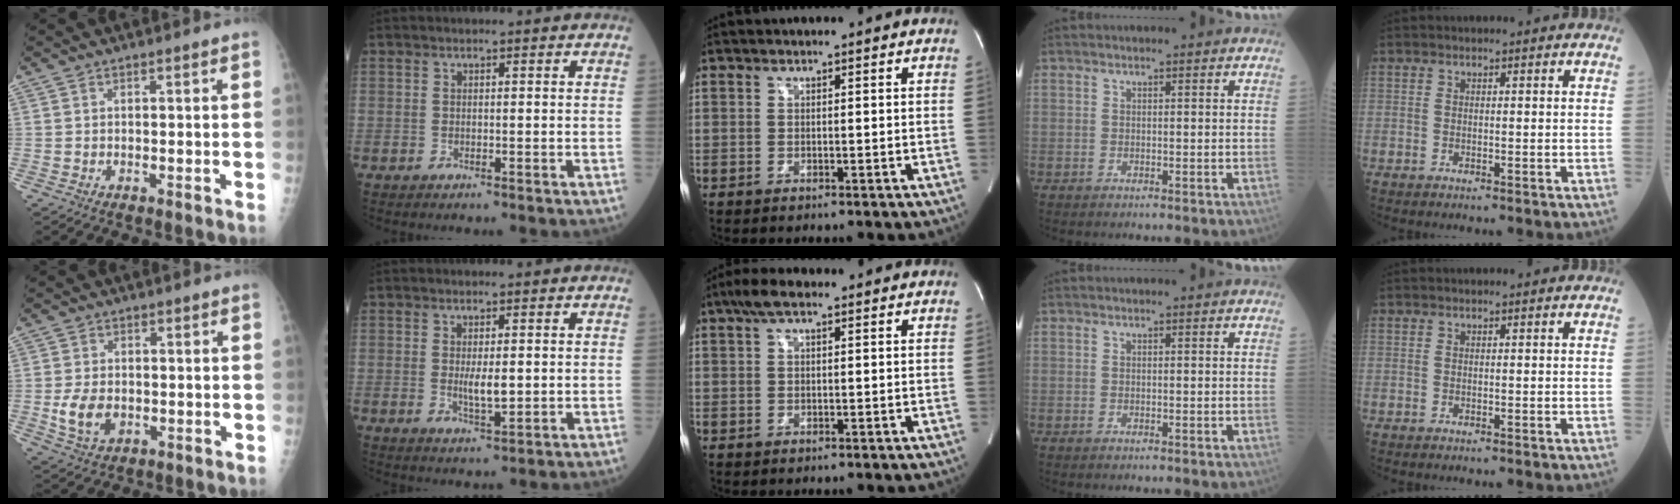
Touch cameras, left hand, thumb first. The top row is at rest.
{"thumb": {"total": 6.6, "force": [-1.0, 4.7, 4.5], "torque": [-0.075, -0.005, -0.011]}, "index": {"total": 3.3, "force": [0.0, 1.1, 3.2], "torque": [-0.062, -0.011, 0.006]}, "middle": {"total": 4.1, "force": [2.4, 1.3, 3.0], "torque": [-0.064, 0.023, 0.044]}}